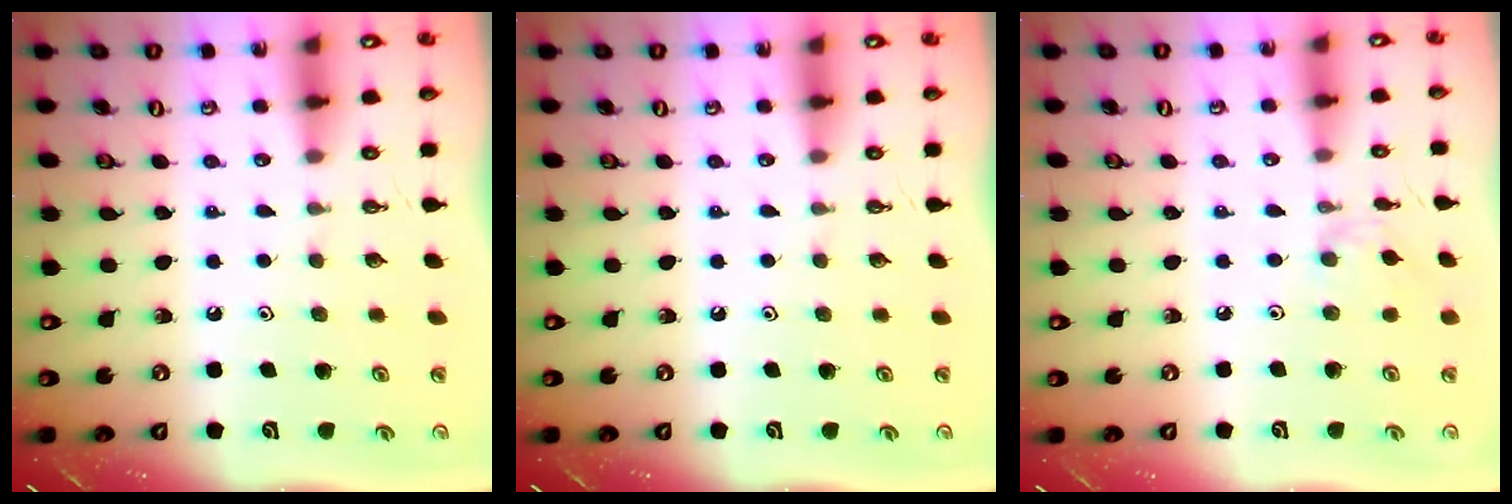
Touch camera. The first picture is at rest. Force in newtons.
{"total": 0.0}
{"total": 1.3, "press": 1.2, "slide": 0.4}